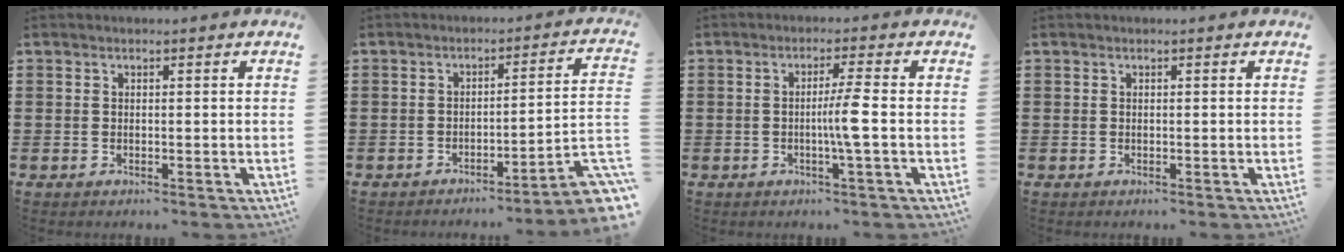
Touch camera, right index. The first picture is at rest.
{"total": 5.4, "force": [-3.6, 0.2, 4.0], "torque": [-0.057, -0.022, -0.072]}
{"total": 4.4, "force": [-0.8, -0.6, 4.3], "torque": [-0.077, -0.008, -0.019]}
{"total": 0.0}